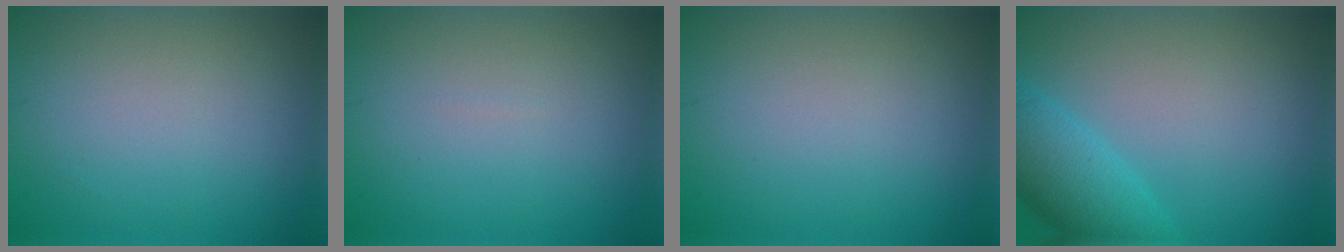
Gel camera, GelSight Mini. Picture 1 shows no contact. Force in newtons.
{"total": 0.0}
{"total": 0.0}
{"total": 5.1, "press": 5.1, "slide": 0.2}